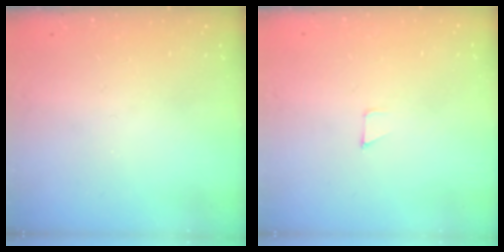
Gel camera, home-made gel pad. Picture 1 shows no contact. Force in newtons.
{"total": 2.6, "press": 2.6, "slide": 0.2}